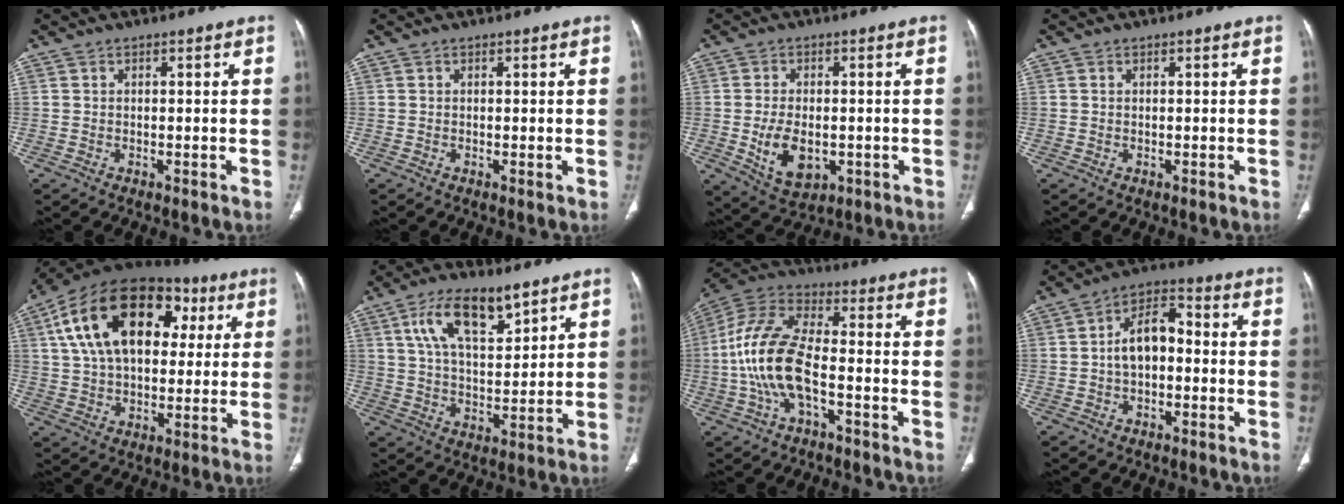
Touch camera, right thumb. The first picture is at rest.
{"total": 0.0}
{"total": 8.4, "force": [-1.6, 5.2, 6.5], "torque": [-0.105, -0.005, -0.013]}
{"total": 0.0}
{"total": 24.8, "force": [7.8, 15.3, 17.9], "torque": [-0.293, 0.032, 0.121]}
{"total": 12.8, "force": [7.0, 5.5, 9.2], "torque": [-0.142, -0.024, 0.130]}
{"total": 14.2, "force": [-3.2, 6.4, 12.2], "torque": [-0.263, 0.038, -0.065]}
{"total": 8.6, "force": [-0.7, 5.2, 6.8], "torque": [-0.104, 0.035, -0.024]}